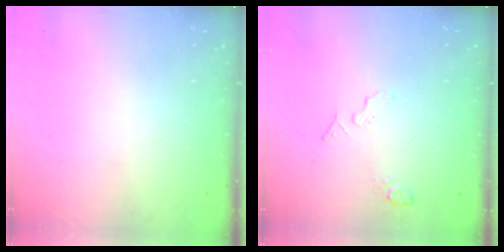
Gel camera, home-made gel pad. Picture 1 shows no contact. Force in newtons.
{"total": 4.7, "press": 4.6, "slide": 1.2}